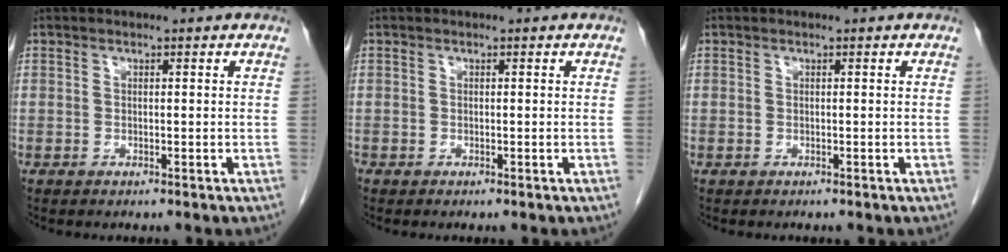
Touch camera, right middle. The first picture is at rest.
{"total": 0.0}
{"total": 0.0}